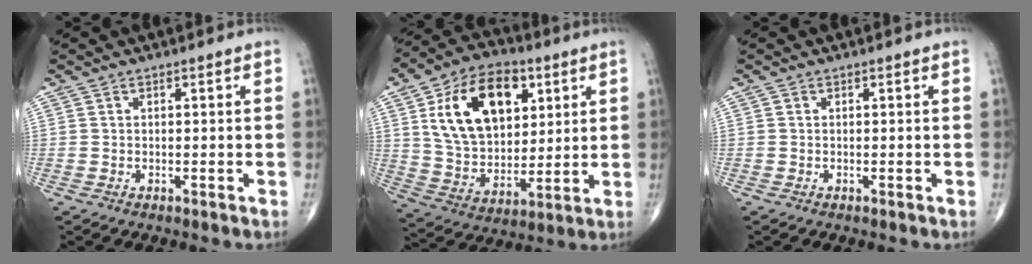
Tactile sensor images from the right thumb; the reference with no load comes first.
{"total": 20.6, "force": [7.0, 13.1, 14.3], "torque": [-0.208, -0.017, 0.127]}
{"total": 0.0}